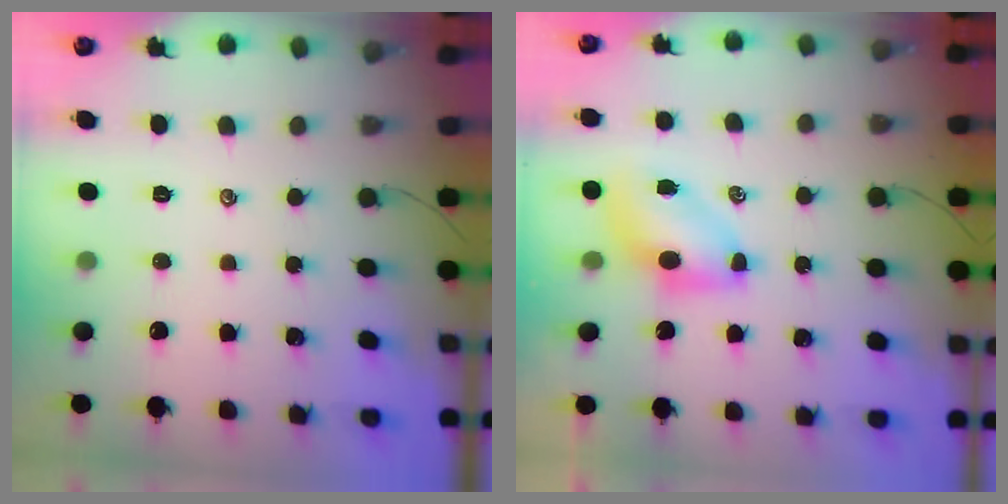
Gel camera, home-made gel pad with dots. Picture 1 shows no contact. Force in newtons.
{"total": 6.6, "press": 6.6, "slide": 0.9}